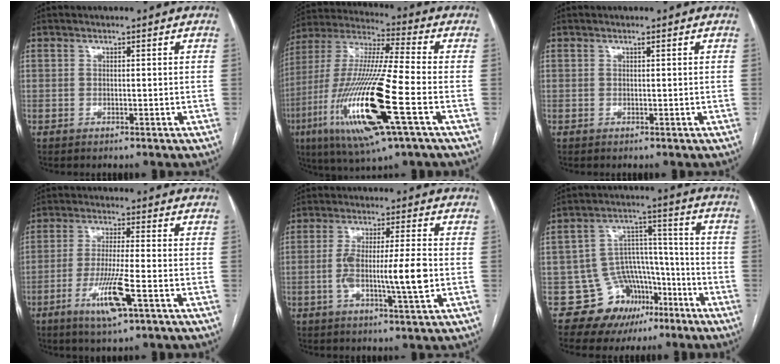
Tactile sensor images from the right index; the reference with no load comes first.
{"total": 21.9, "force": [-7.3, 1.7, 20.6], "torque": [-0.454, -0.035, -0.139]}
{"total": 0.0}
{"total": 8.5, "force": [-3.6, 0.3, 7.7], "torque": [-0.151, -0.015, -0.066]}
{"total": 9.6, "force": [-1.5, 0.5, 9.5], "torque": [-0.169, 0.002, -0.028]}
{"total": 11.8, "force": [-6.9, 9.1, 2.9], "torque": [-0.031, 0.076, -0.098]}